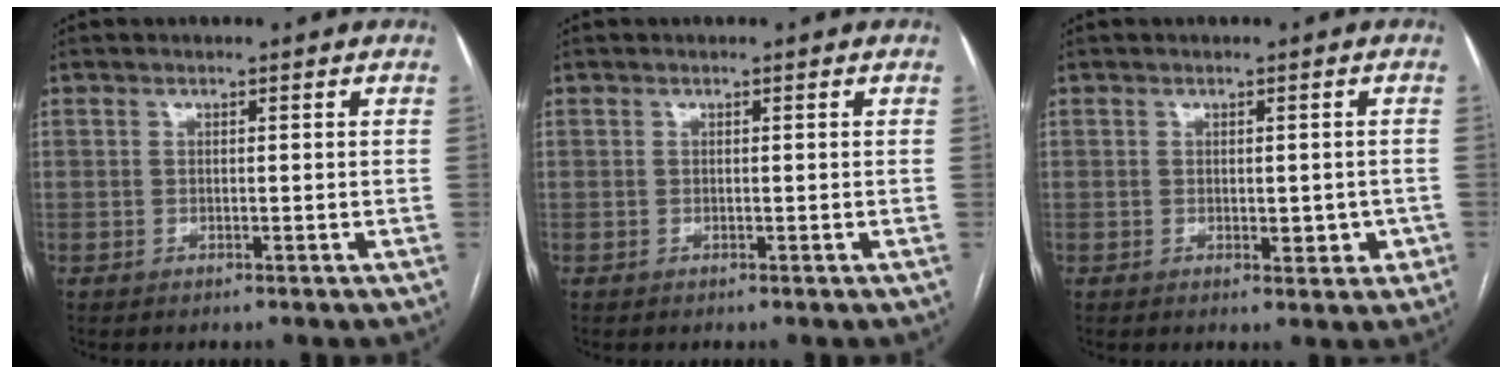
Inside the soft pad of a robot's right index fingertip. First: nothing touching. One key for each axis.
{"total": 0.0}
{"total": 3.0, "fx": -0.6, "fy": 1.8, "fz": 2.3, "tx": -0.022, "ty": 0.005, "tz": 0.000}